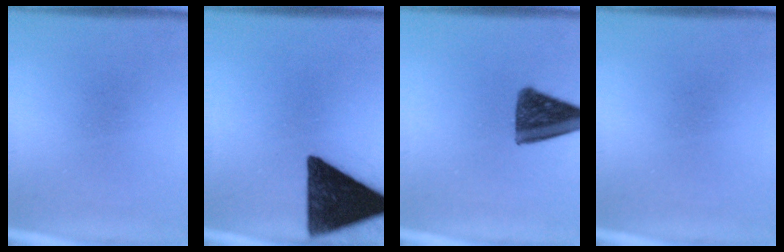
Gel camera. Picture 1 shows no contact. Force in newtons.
{"total": 16.8}
{"total": 11.8}
{"total": 0.0}